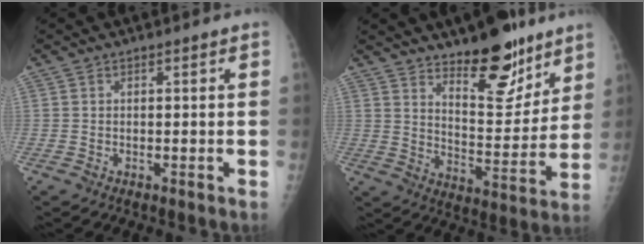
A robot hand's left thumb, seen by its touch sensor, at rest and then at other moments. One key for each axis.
{"total": 15.4, "fx": 11.1, "fy": 5.7, "fz": 9.1, "tx": -0.087, "ty": -0.090, "tz": 0.179}